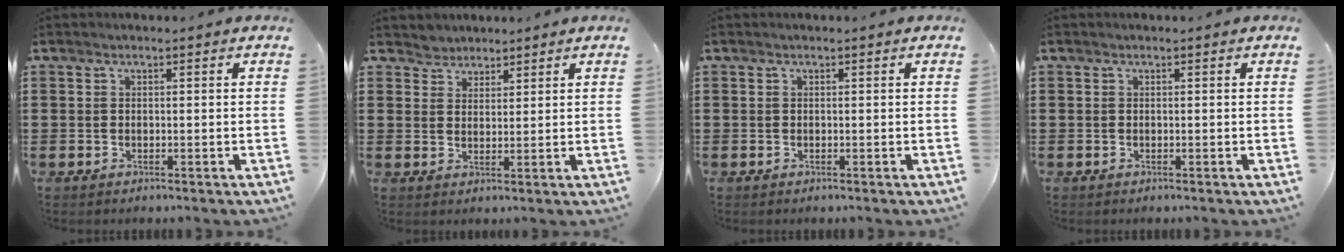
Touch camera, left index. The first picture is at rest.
{"total": 2.9, "force": [2.5, 1.4, -0.7], "torque": [-0.001, 0.004, 0.047]}
{"total": 0.0}
{"total": 0.0}